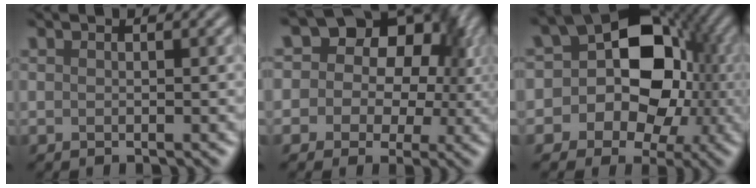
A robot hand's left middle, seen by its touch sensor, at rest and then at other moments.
{"total": 12.3, "force": [4.0, 9.8, 6.3], "torque": [-0.073, 0.049, 0.029]}
{"total": 11.8, "force": [0.3, 9.6, 6.7], "torque": [-0.065, 0.020, -0.024]}